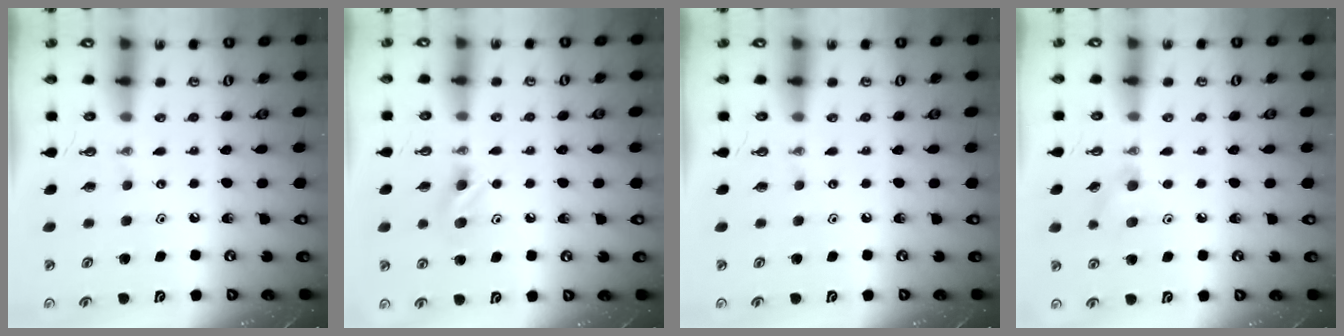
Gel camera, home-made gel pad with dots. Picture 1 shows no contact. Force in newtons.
{"total": 6.8, "press": 6.6, "slide": 1.6}
{"total": 0.0}
{"total": 6.8, "press": 6.6, "slide": 1.6}